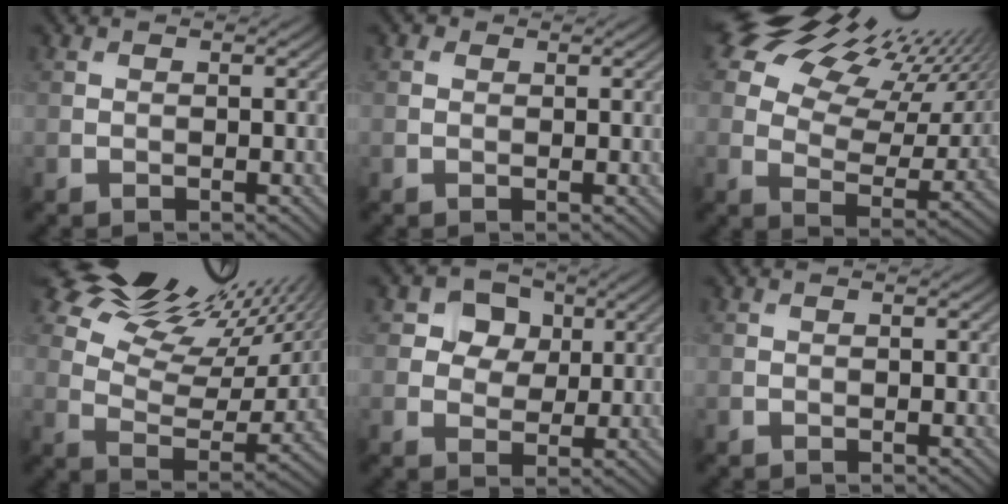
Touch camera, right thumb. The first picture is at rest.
{"total": 0.5, "force": [0.2, 0.5, 0.1], "torque": [-0.002, 0.002, 0.001]}
{"total": 18.7, "force": [13.0, 7.0, 11.6], "torque": [-0.221, 0.049, 0.180]}
{"total": 18.4, "force": [13.3, 6.8, 10.8], "torque": [-0.212, 0.041, 0.197]}
{"total": 6.0, "force": [2.4, 4.8, 2.6], "torque": [-0.075, 0.002, 0.041]}
{"total": 0.0}